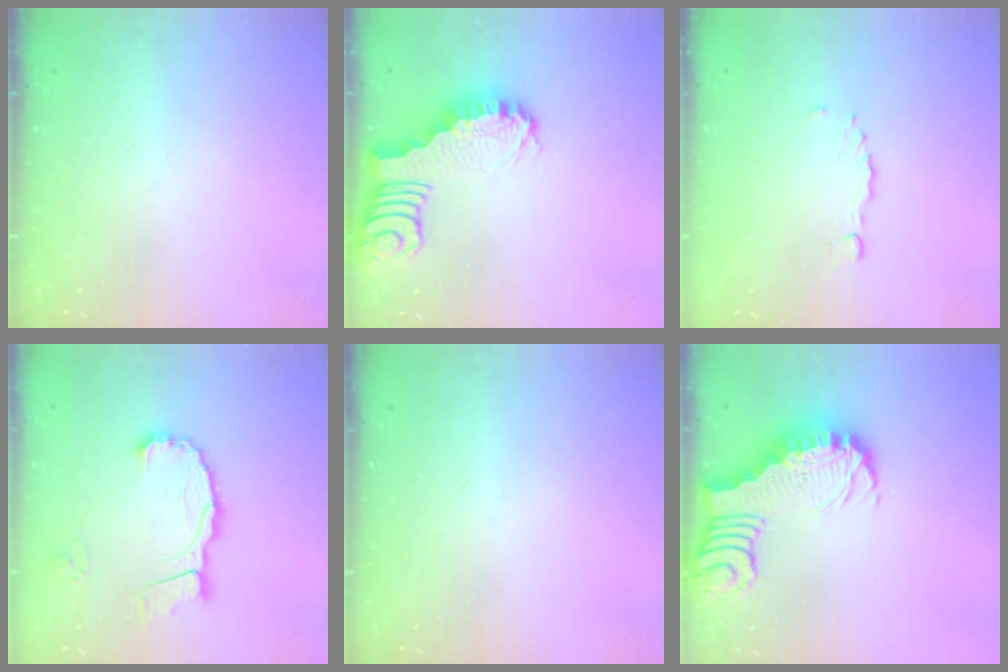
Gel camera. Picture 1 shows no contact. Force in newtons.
{"total": 2.7, "press": 2.7, "slide": 0.4}
{"total": 1.1, "press": 0.9, "slide": 0.7}
{"total": 11.5, "press": 11.3, "slide": 2.0}
{"total": 0.0}
{"total": 3.3, "press": 3.2, "slide": 0.5}